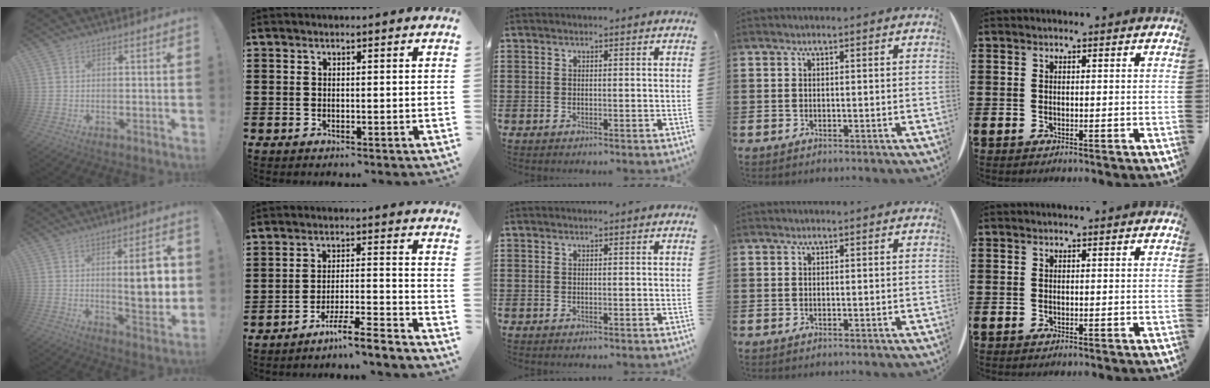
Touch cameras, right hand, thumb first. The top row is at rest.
{"thumb": {"total": 12.0, "force": [1.2, 2.9, 11.6], "torque": [-0.155, -0.011, 0.012]}, "index": {"total": 6.2, "force": [-5.6, -0.4, 2.8], "torque": [-0.051, -0.010, -0.107]}}